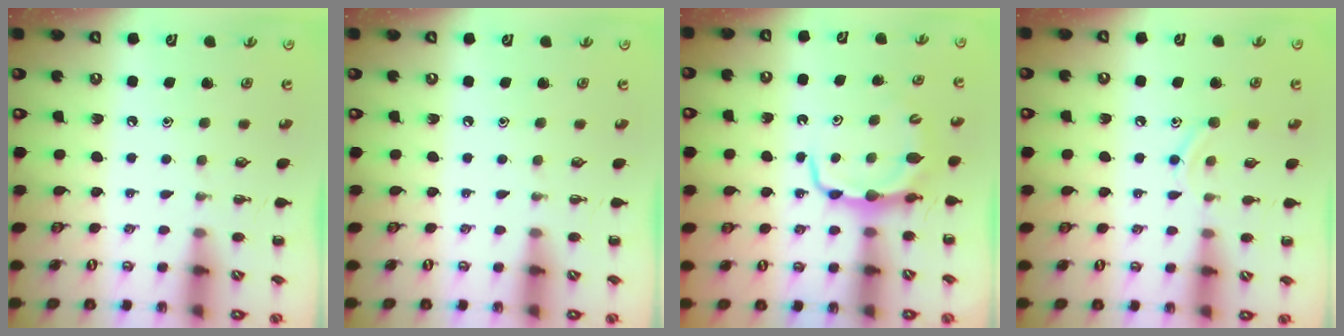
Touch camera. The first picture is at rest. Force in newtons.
{"total": 0.0}
{"total": 6.5, "press": 6.5, "slide": 0.3}
{"total": 9.1, "press": 8.9, "slide": 1.6}